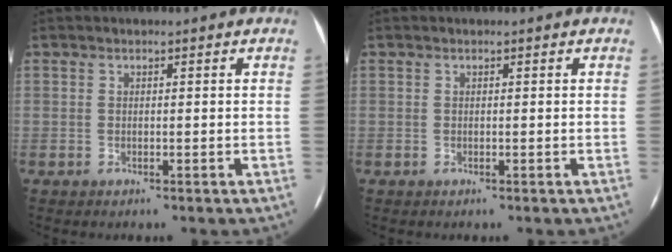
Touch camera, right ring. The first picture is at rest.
{"total": 0.0}